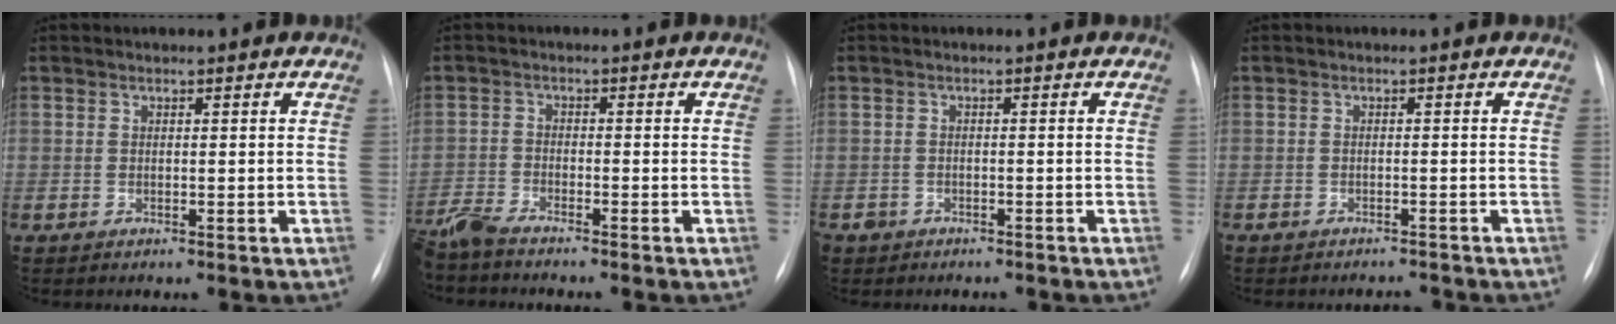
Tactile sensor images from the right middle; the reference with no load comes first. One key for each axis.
{"total": 4.5, "fx": -4.3, "fy": -0.1, "fz": 1.6, "tx": -0.033, "ty": -0.019, "tz": -0.087}
{"total": 2.9, "fx": -2.3, "fy": 1.8, "fz": 0.2, "tx": -0.009, "ty": 0.004, "tz": -0.034}
{"total": 2.1, "fx": -2.0, "fy": 0.7, "fz": -0.1, "tx": 0.004, "ty": -0.002, "tz": -0.029}